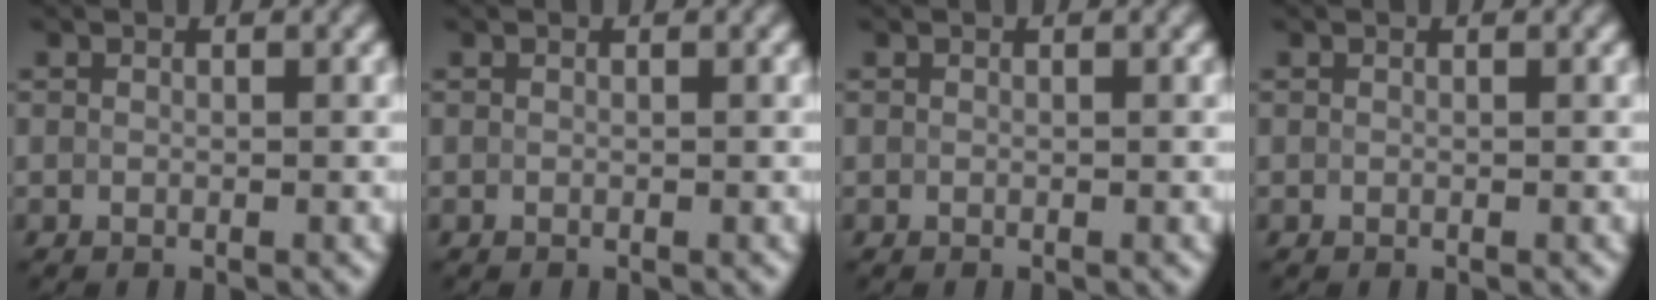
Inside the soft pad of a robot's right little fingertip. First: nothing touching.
{"total": 0.0}
{"total": 0.0}
{"total": 0.0}